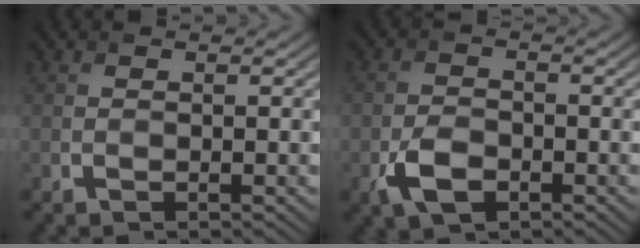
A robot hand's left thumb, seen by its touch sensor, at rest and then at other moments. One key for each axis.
{"total": 4.3, "fx": -2.1, "fy": 2.5, "fz": 2.8, "tx": -0.059, "ty": -0.005, "tz": -0.045}